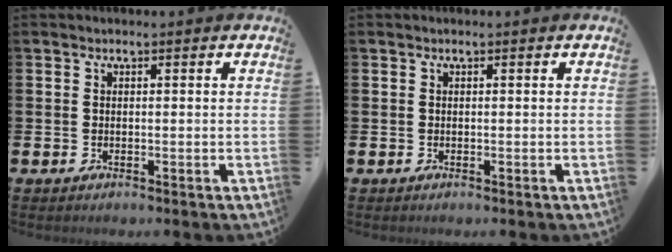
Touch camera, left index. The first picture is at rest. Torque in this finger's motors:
{"motor_torque": [-0.08, -0.03, -0.02, 0.00]}